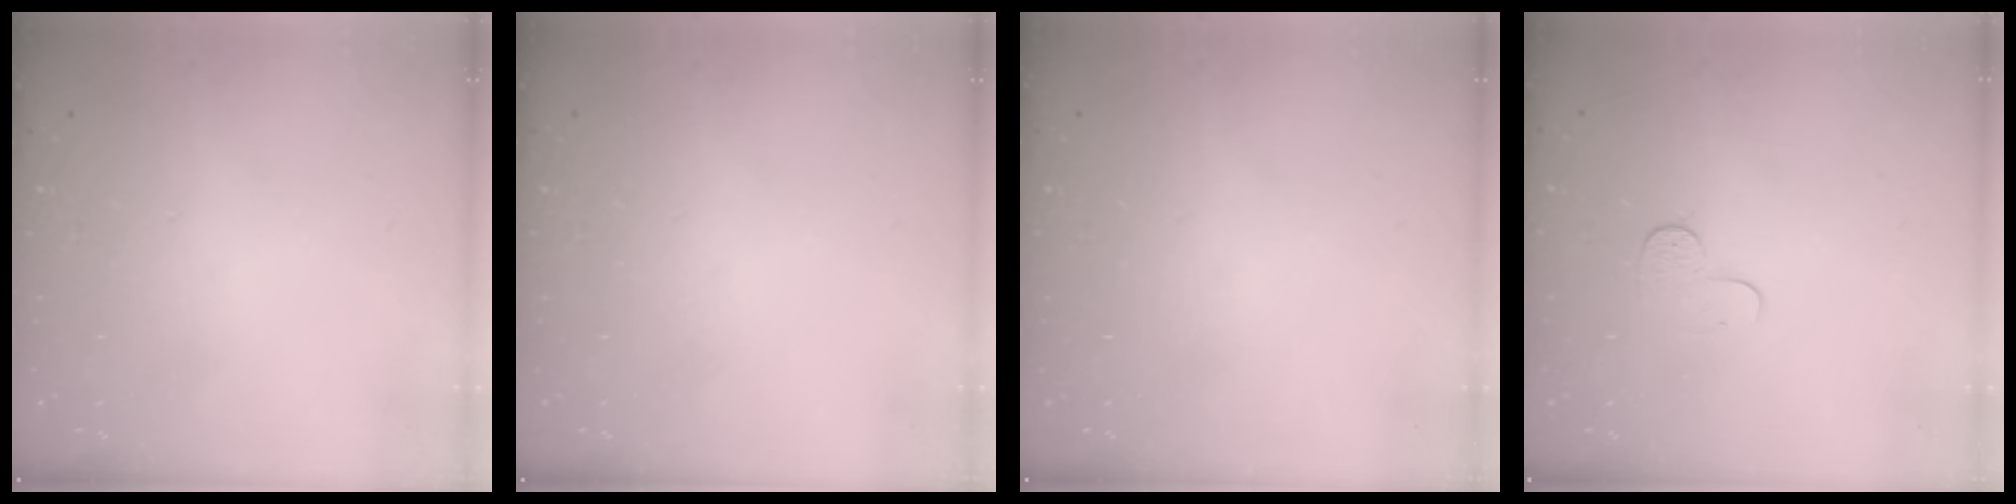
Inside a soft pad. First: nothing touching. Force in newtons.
{"total": 0.0}
{"total": 0.0}
{"total": 3.9, "press": 3.8, "slide": 0.4}